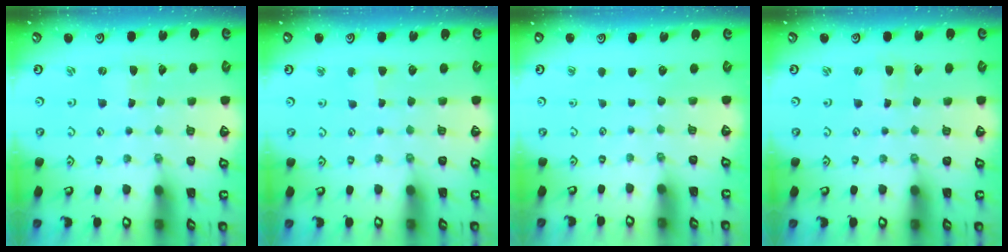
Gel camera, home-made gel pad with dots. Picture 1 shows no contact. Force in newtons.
{"total": 2.2, "press": 2.2, "slide": 0.2}
{"total": 0.0}
{"total": 0.0}